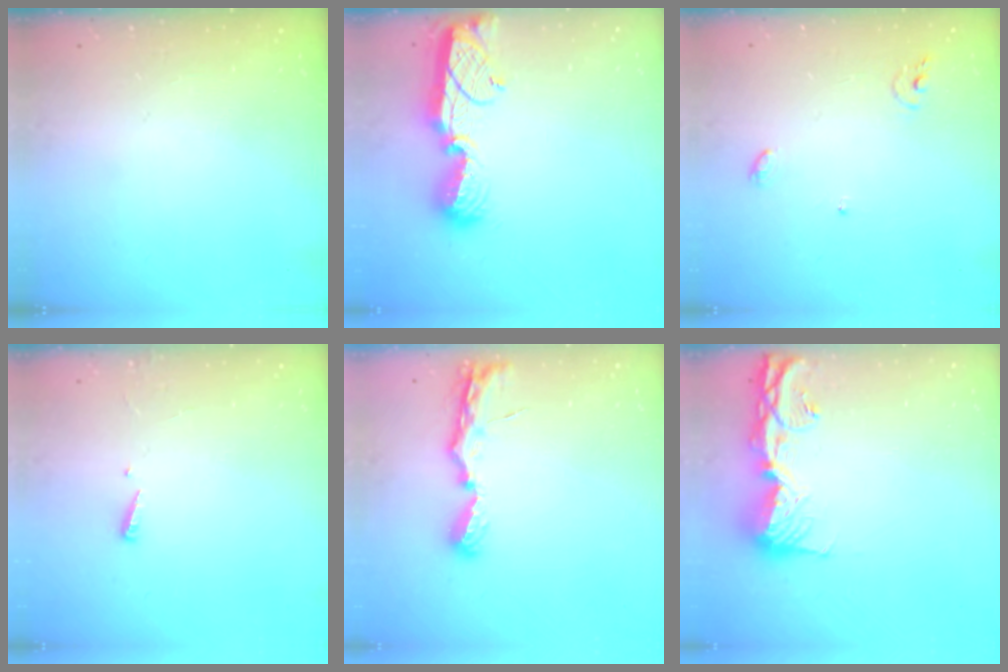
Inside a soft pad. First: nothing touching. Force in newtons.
{"total": 12.7, "press": 12.7, "slide": 1.0}
{"total": 5.4, "press": 5.4, "slide": 0.2}
{"total": 2.4, "press": 2.4, "slide": 0.2}
{"total": 7.5, "press": 7.5, "slide": 0.4}
{"total": 14.4, "press": 14.3, "slide": 1.5}